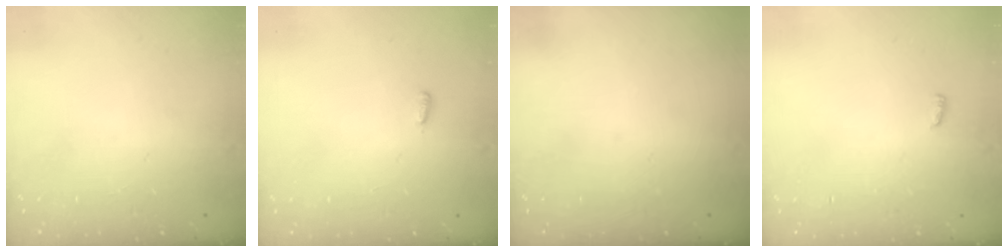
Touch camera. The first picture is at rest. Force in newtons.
{"total": 2.7, "press": 2.6, "slide": 0.9}
{"total": 0.0}
{"total": 6.9, "press": 2.6, "slide": 6.4}